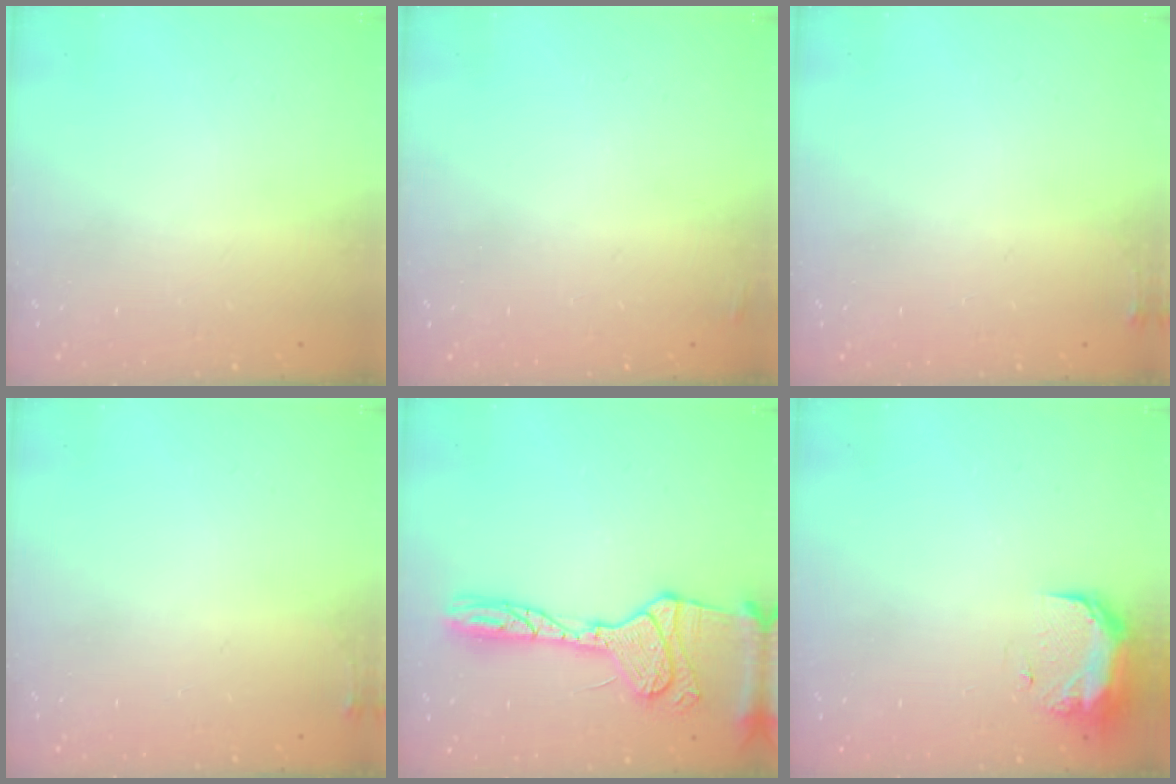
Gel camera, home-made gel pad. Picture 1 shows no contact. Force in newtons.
{"total": 2.2, "press": 2.1, "slide": 0.7}
{"total": 3.6, "press": 3.6, "slide": 0.6}
{"total": 3.6, "press": 3.6, "slide": 0.6}
{"total": 18.8, "press": 18.6, "slide": 2.7}
{"total": 17.8, "press": 11.5, "slide": 13.6}